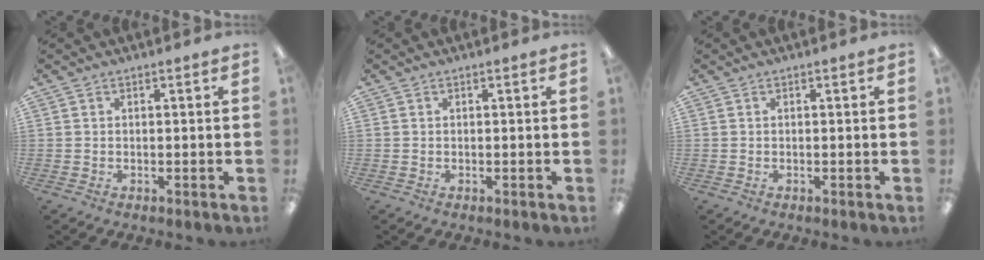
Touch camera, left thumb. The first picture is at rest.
{"total": 0.0}
{"total": 0.0}